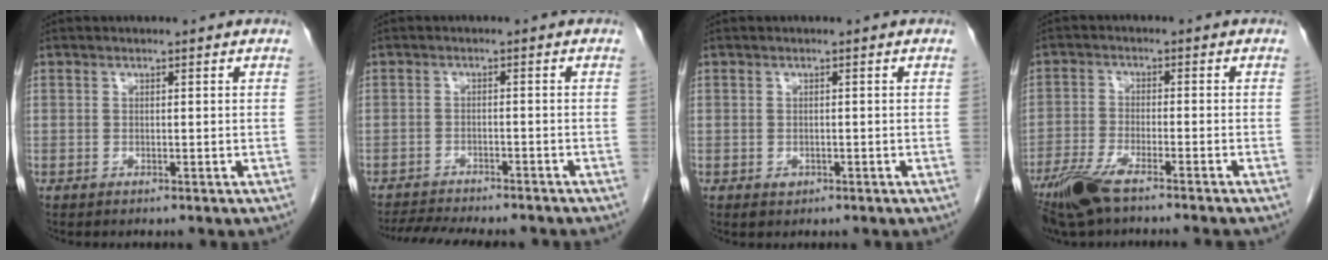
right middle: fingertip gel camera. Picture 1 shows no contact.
{"total": 11.3, "force": [-10.3, 2.0, 4.3], "torque": [-0.067, -0.004, -0.139]}
{"total": 1.1, "force": [-0.5, 0.8, 0.5], "torque": [-0.009, 0.001, -0.001]}
{"total": 8.5, "force": [-6.6, 0.7, 5.4], "torque": [-0.102, -0.019, -0.118]}